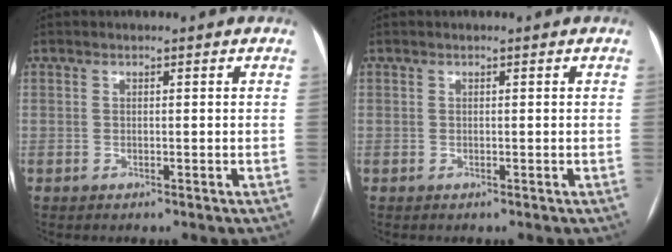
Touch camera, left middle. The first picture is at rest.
{"total": 0.0}